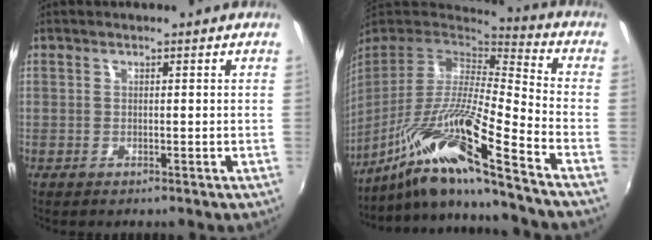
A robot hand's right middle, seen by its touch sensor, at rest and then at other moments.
{"total": 19.9, "force": [-13.5, -0.5, 14.6], "torque": [-0.241, -0.042, -0.256]}